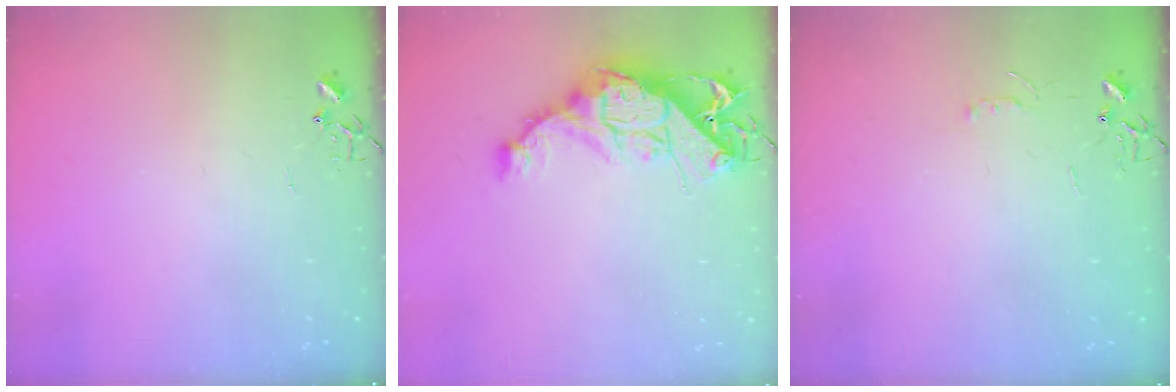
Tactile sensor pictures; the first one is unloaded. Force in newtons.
{"total": 14.2, "press": 14.2, "slide": 1.1}
{"total": 3.6, "press": 3.6, "slide": 0.6}